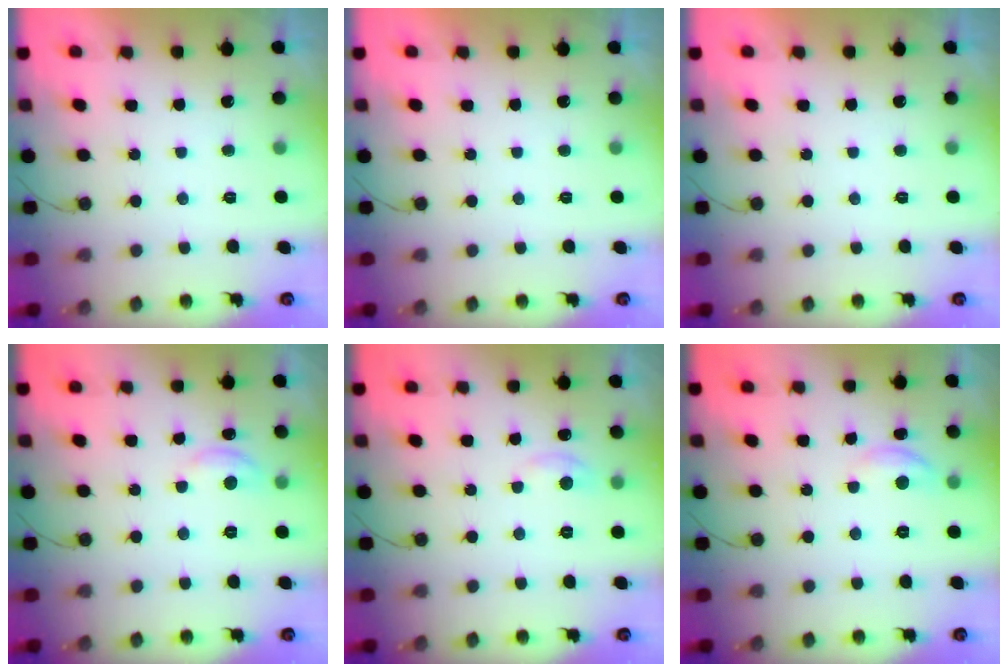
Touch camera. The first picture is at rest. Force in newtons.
{"total": 0.0}
{"total": 0.0}
{"total": 4.5, "press": 4.5, "slide": 0.5}
{"total": 3.5, "press": 3.5, "slide": 0.5}
{"total": 4.7, "press": 4.6, "slide": 0.5}